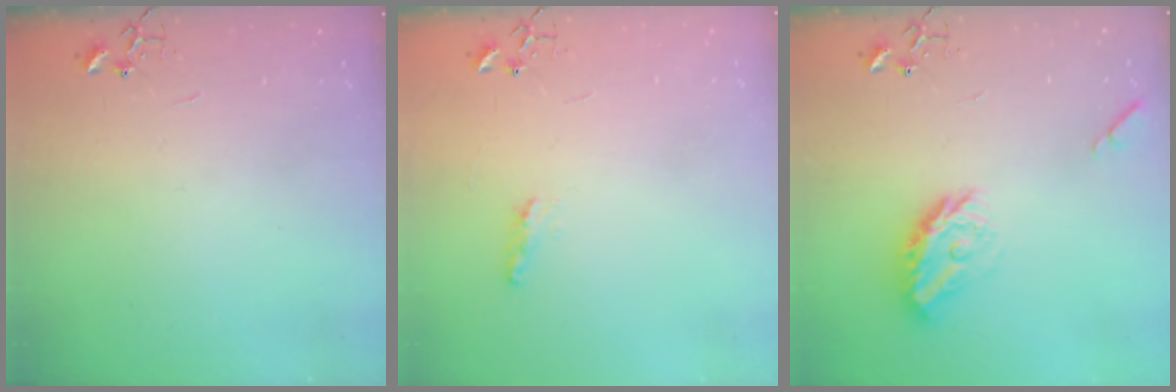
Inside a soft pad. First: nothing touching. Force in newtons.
{"total": 5.4, "press": 5.3, "slide": 0.6}
{"total": 13.1, "press": 13.1, "slide": 0.6}